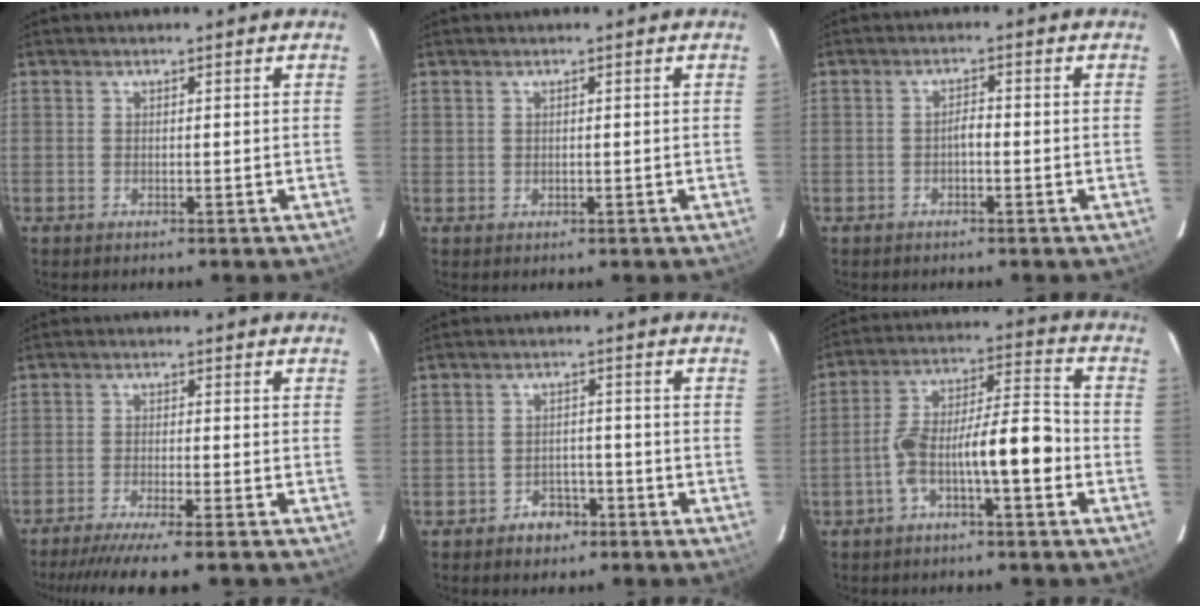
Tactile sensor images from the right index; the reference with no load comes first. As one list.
[{"total": 0.6, "force": [0.3, 0.5, 0.2], "torque": [-0.002, -0.001, 0.005]}, {"total": 1.7, "force": [-0.6, 0.5, 1.5], "torque": [-0.024, 0.005, -0.011]}, {"total": 11.8, "force": [-10.0, -0.3, 6.2], "torque": [-0.078, -0.029, -0.153]}, {"total": 3.7, "force": [-2.3, 2.6, 1.2], "torque": [-0.013, 0.009, -0.031]}, {"total": 11.6, "force": [-3.9, 2.1, 10.7], "torque": [-0.191, 0.034, -0.063]}]